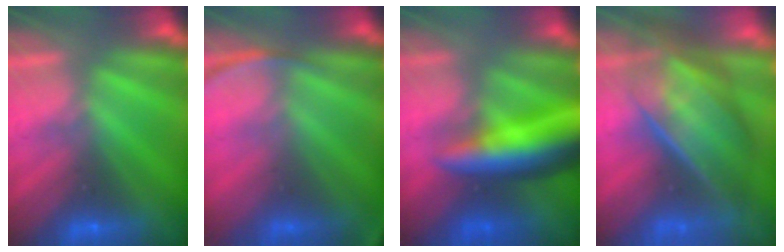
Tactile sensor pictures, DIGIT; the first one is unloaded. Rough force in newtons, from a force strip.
{"total": 2.4}
{"total": 7.7}
{"total": 7.3}